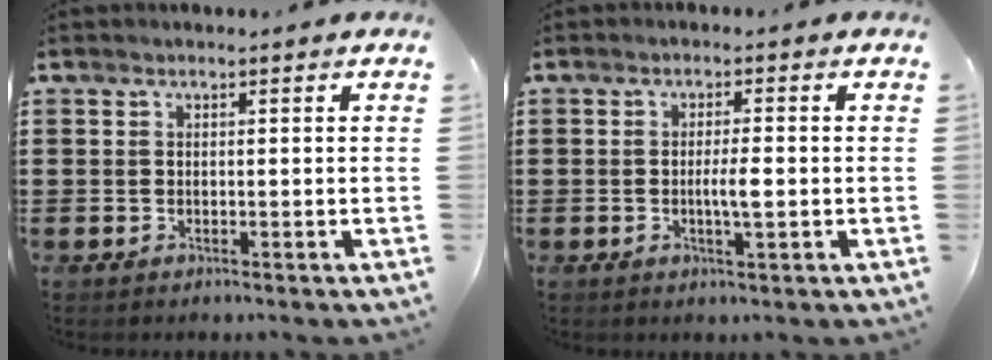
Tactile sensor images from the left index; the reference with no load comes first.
{"total": 3.4, "force": [-0.5, 0.6, 3.3], "torque": [-0.058, -0.001, -0.011]}